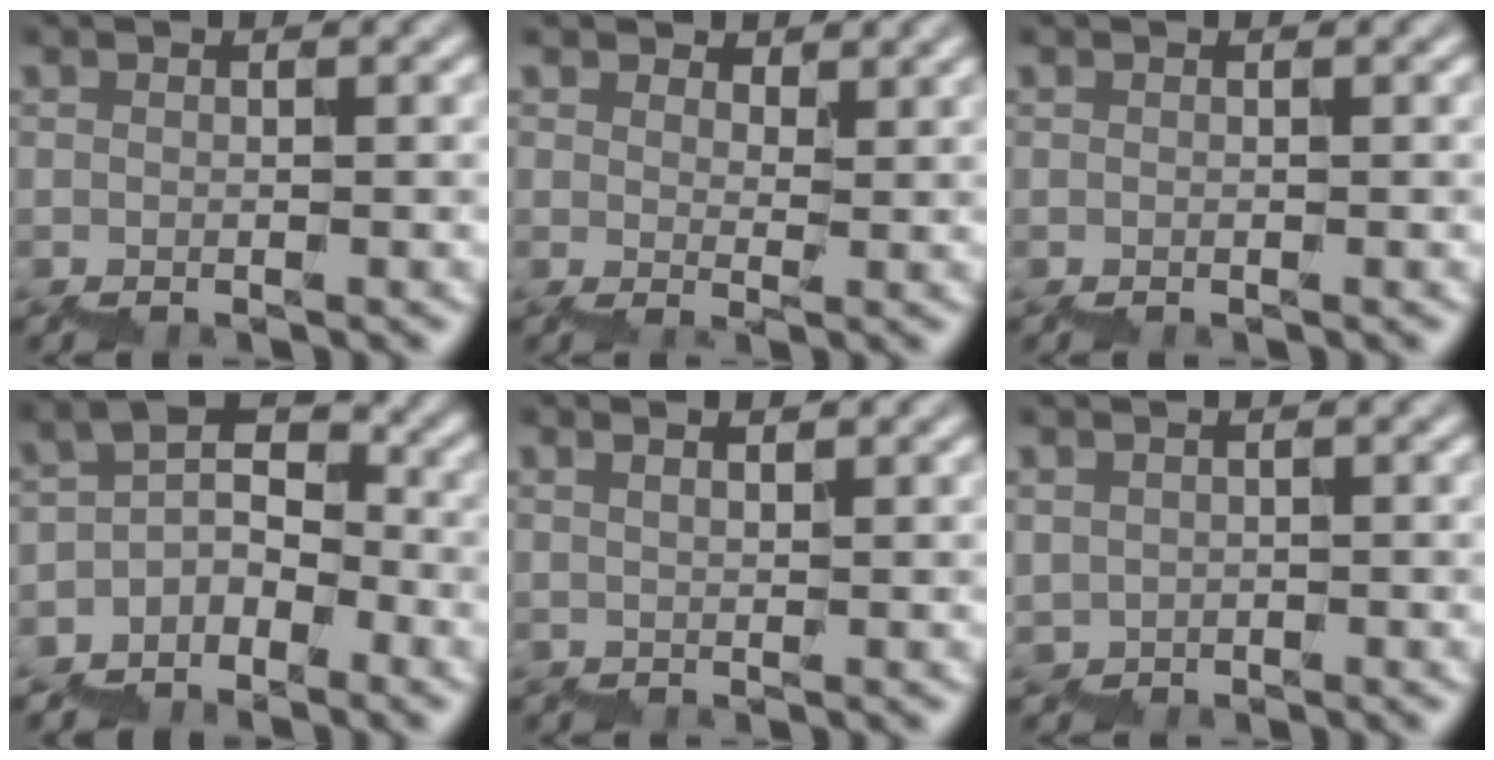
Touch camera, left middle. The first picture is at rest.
{"total": 2.4, "force": [1.9, 1.0, 0.9], "torque": [-0.018, 0.013, 0.030]}
{"total": 0.0}
{"total": 2.5, "force": [-1.3, 1.8, 1.0], "torque": [-0.014, 0.014, -0.030]}
{"total": 1.8, "force": [1.6, 0.1, 0.7], "torque": [0.005, 0.004, 0.031]}
{"total": 1.4, "force": [0.1, -0.2, -1.4], "torque": [0.019, 0.002, 0.011]}